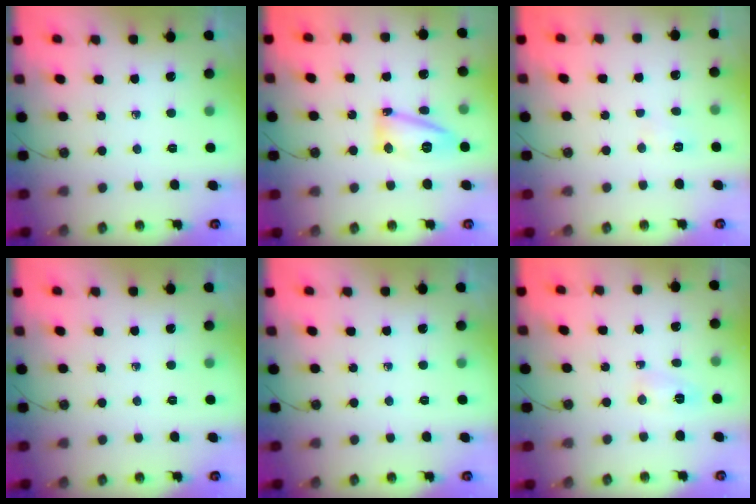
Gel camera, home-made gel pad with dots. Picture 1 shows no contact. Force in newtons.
{"total": 12.5, "press": 12.4, "slide": 1.1}
{"total": 3.2, "press": 3.1, "slide": 0.7}
{"total": 0.0}
{"total": 0.0}
{"total": 2.9, "press": 2.7, "slide": 1.0}